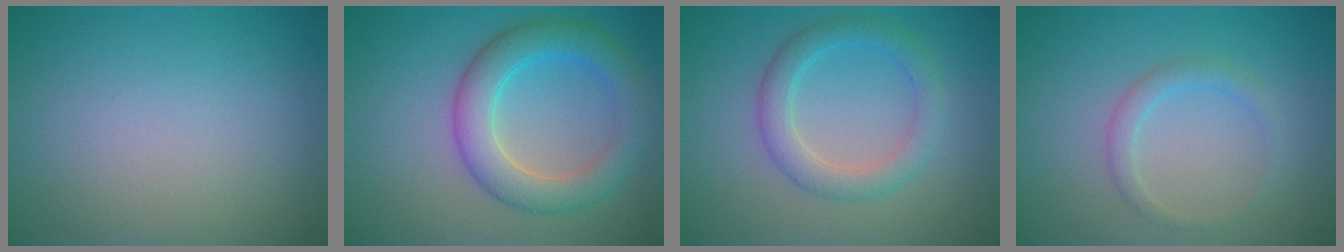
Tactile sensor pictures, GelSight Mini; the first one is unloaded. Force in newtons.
{"total": 5.5, "press": 5.5, "slide": 0.3}
{"total": 3.2, "press": 3.2, "slide": 0.2}
{"total": 1.6, "press": 1.6, "slide": 0.1}